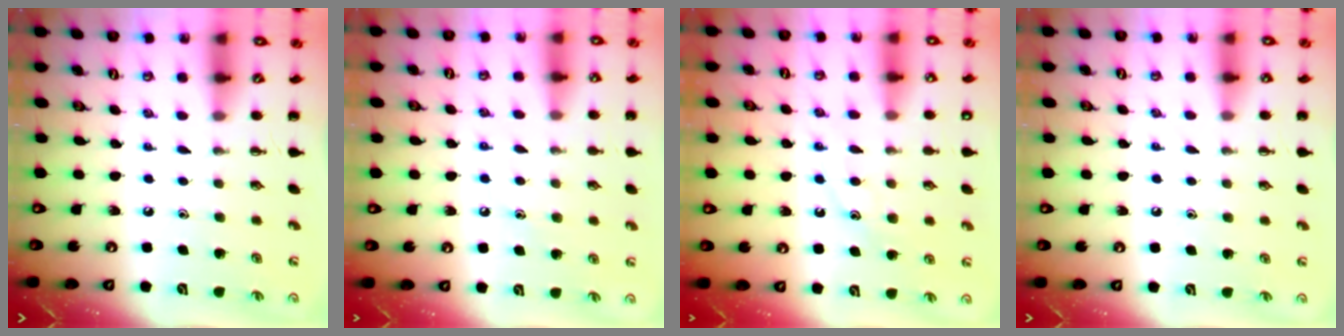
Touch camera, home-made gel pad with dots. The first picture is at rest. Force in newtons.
{"total": 7.0, "press": 6.7, "slide": 2.2}
{"total": 11.8, "press": 11.7, "slide": 1.4}
{"total": 4.7, "press": 4.4, "slide": 1.7}